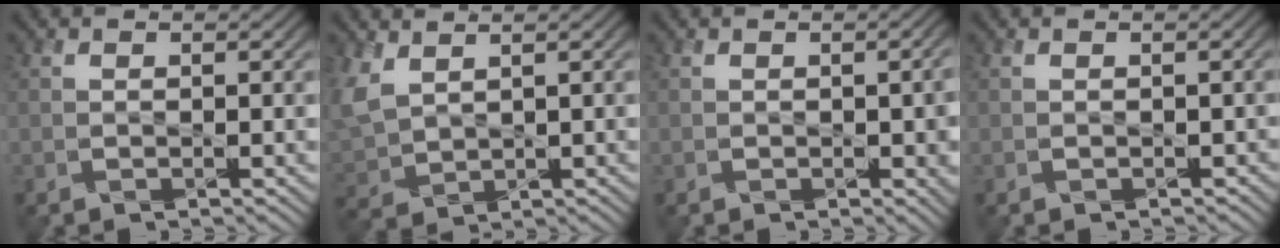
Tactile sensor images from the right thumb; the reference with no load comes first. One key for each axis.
{"total": 5.9, "fx": 2.6, "fy": 3.7, "fz": 3.8, "tx": -0.122, "ty": -0.005, "tz": 0.058}
{"total": 3.2, "fx": -0.5, "fy": 1.7, "fz": 2.7, "tx": -0.033, "ty": -0.007, "tz": 0.003}
{"total": 0.6, "fx": -0.1, "fy": 0.4, "fz": 0.4, "tx": -0.007, "ty": -0.003, "tz": 0.004}